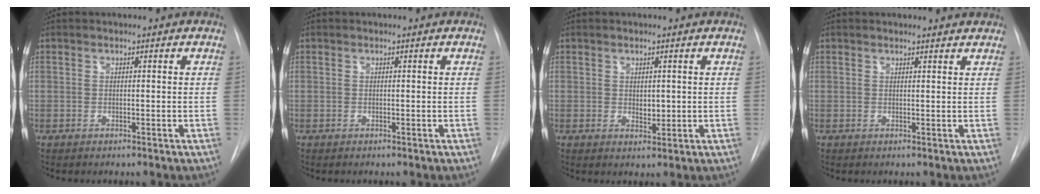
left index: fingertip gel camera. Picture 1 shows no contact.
{"total": 0.0}
{"total": 1.6, "force": [0.0, 1.0, 1.2], "torque": [-0.017, -0.010, 0.004]}
{"total": 3.2, "force": [3.1, 0.4, 0.4], "torque": [-0.010, 0.000, 0.027]}